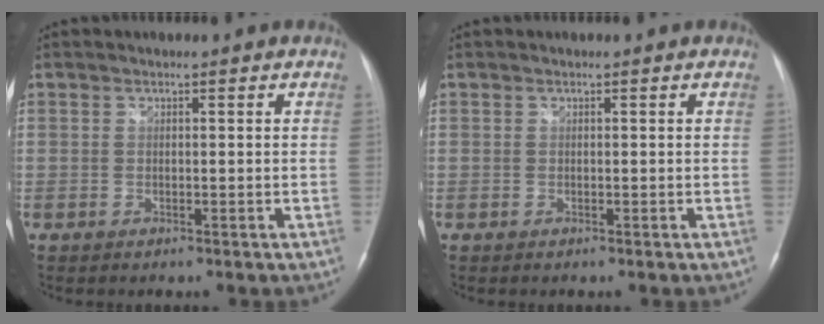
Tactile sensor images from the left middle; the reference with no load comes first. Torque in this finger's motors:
{"motor_torque": [0.00, 0.00, 0.00, 0.00]}